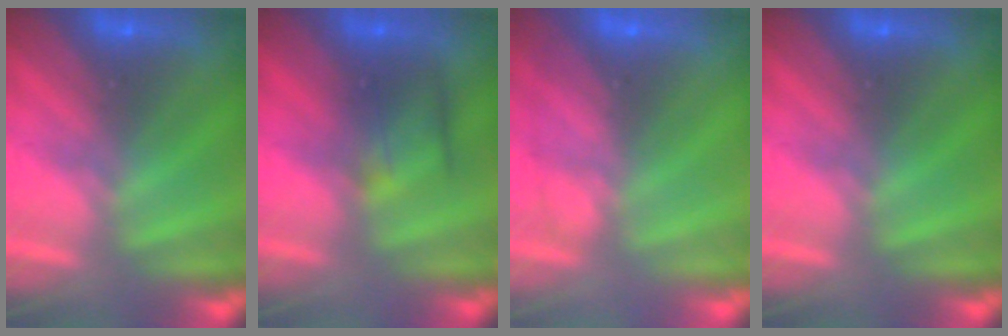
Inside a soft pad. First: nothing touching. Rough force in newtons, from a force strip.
{"total": 2.3}
{"total": 1.8}
{"total": 0.0}